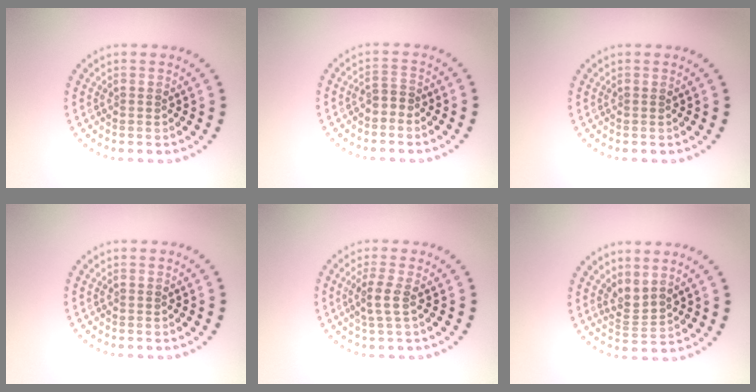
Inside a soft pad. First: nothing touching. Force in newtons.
{"total": 1.3, "press": 1.0, "slide": 0.8}
{"total": 0.0}
{"total": 0.0}
{"total": 1.9, "press": 1.4, "slide": 1.2}
{"total": 2.1, "press": 1.4, "slide": 1.6}